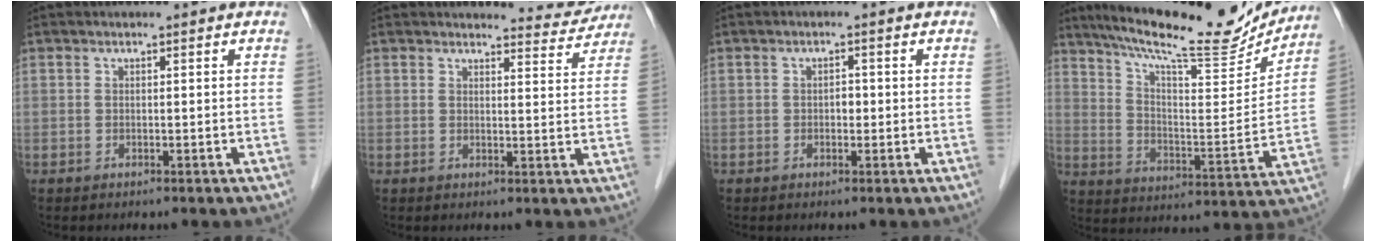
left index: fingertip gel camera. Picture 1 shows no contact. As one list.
[{"total": 4.4, "force": [4.3, 0.5, -0.6], "torque": [0.006, -0.022, 0.041]}, {"total": 1.3, "force": [-0.3, 0.8, 0.9], "torque": [-0.011, 0.001, -0.006]}, {"total": 20.3, "force": [18.2, 2.7, 8.6], "torque": [-0.145, -0.023, 0.267]}]